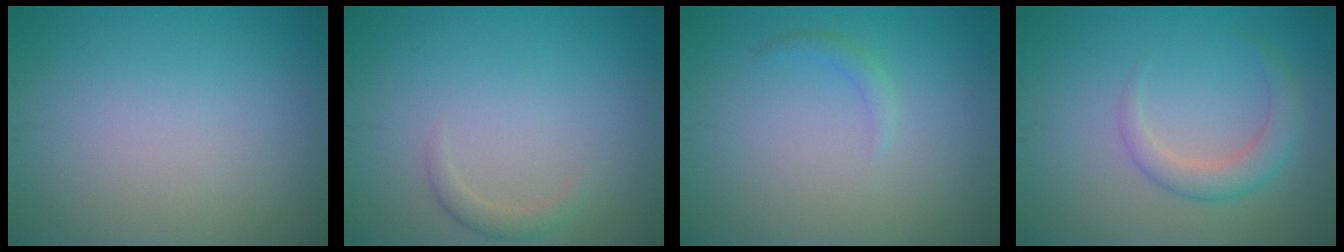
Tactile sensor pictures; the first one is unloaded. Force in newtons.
{"total": 1.2, "press": 1.2, "slide": 0.0}
{"total": 1.0, "press": 1.0, "slide": 0.1}
{"total": 2.8, "press": 2.8, "slide": 0.2}